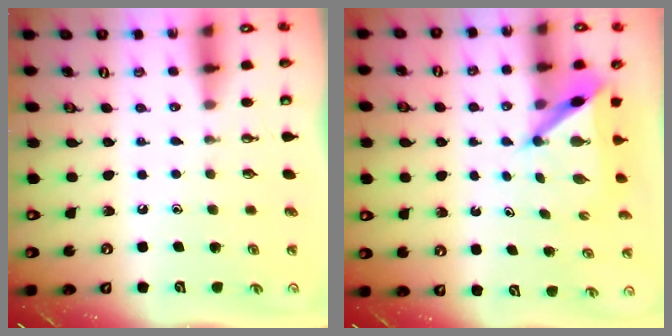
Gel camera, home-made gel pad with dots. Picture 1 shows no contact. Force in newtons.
{"total": 5.8, "press": 5.7, "slide": 0.6}